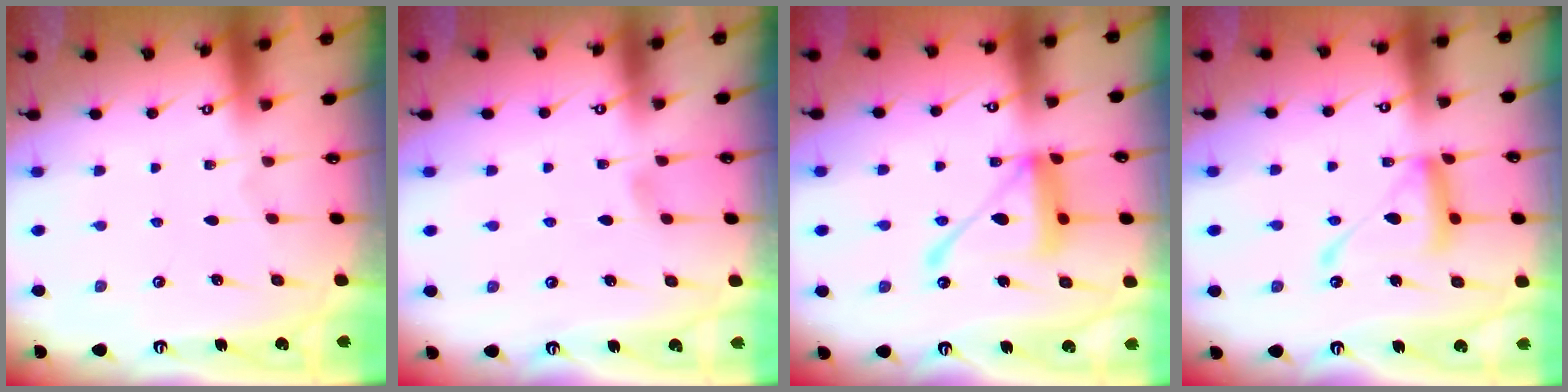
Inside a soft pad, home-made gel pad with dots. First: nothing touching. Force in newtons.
{"total": 4.0, "press": 4.0, "slide": 0.5}
{"total": 15.6, "press": 15.5, "slide": 1.7}
{"total": 13.1, "press": 13.1, "slide": 1.1}